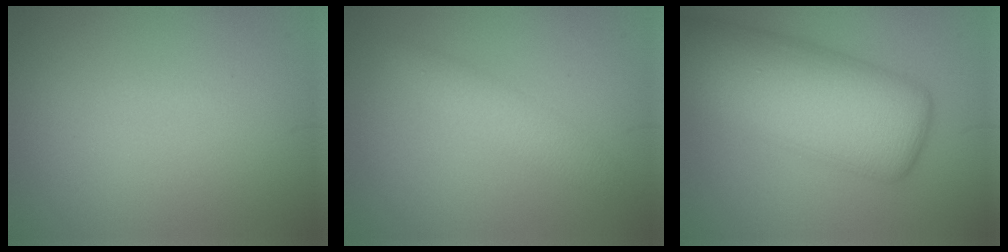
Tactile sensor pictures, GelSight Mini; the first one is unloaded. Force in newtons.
{"total": 2.4, "press": 2.4, "slide": 0.1}
{"total": 11.3, "press": 11.2, "slide": 0.4}